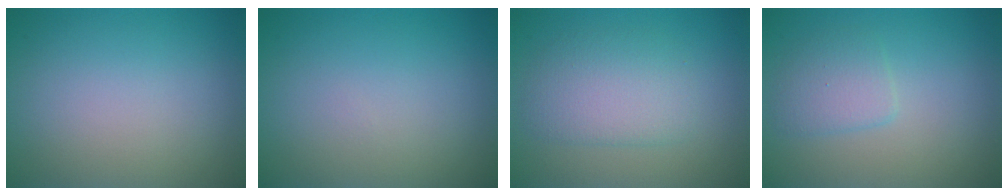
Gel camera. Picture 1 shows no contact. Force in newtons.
{"total": 0.0}
{"total": 3.6, "press": 3.6, "slide": 0.2}
{"total": 2.2, "press": 2.2, "slide": 0.1}